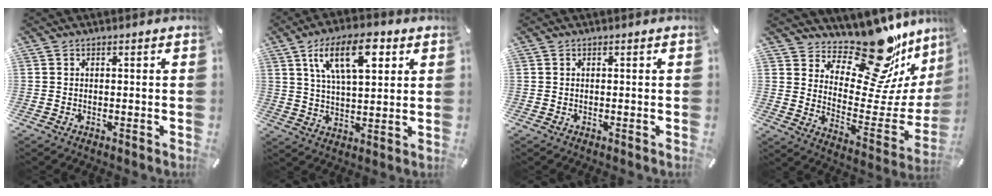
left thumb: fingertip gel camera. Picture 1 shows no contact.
{"total": 14.2, "force": [6.3, 6.7, 10.8], "torque": [-0.186, -0.006, 0.106]}
{"total": 0.0}
{"total": 21.5, "force": [18.2, 7.0, 9.1], "torque": [-0.122, -0.162, 0.300]}